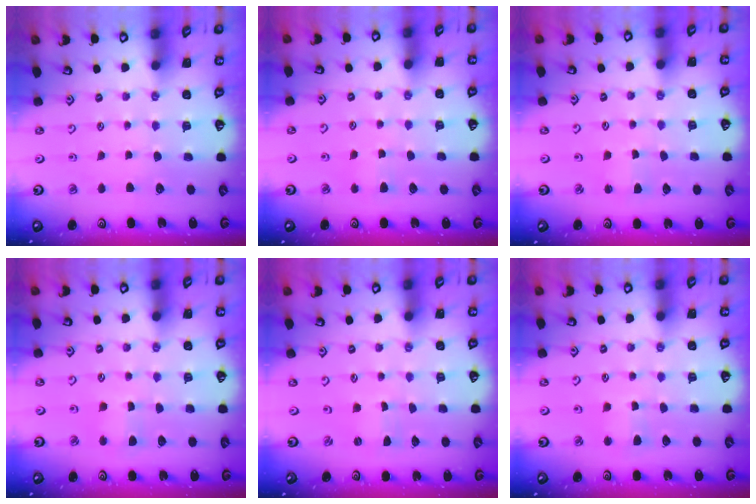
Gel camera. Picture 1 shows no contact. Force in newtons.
{"total": 2.7, "press": 2.7, "slide": 0.4}
{"total": 3.7, "press": 3.7, "slide": 0.3}
{"total": 3.9, "press": 3.8, "slide": 0.4}
{"total": 0.0}
{"total": 3.1, "press": 3.1, "slide": 0.5}